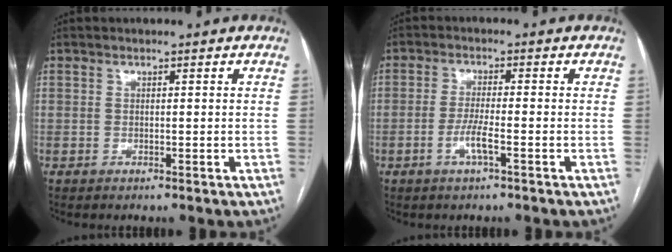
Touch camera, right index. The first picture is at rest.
{"total": 3.9, "force": [-1.7, 0.2, 3.5], "torque": [-0.068, -0.003, -0.035]}